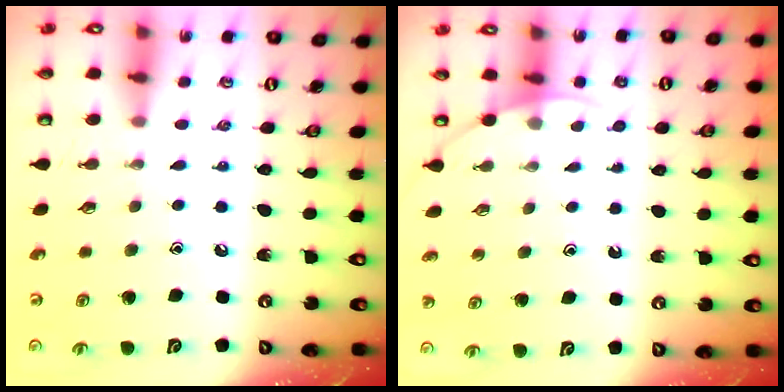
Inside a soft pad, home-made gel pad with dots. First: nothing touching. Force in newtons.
{"total": 2.5, "press": 2.5, "slide": 0.1}